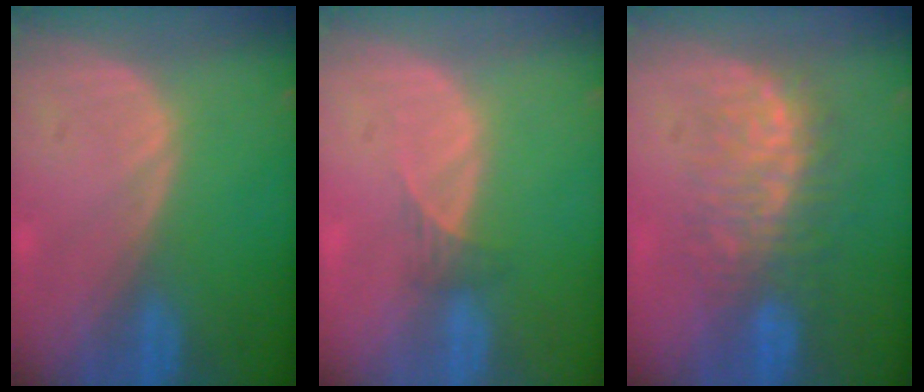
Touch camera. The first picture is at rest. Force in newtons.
{"total": 1.6, "press": 1.3, "slide": 0.9}
{"total": 7.7, "press": 7.6, "slide": 1.4}